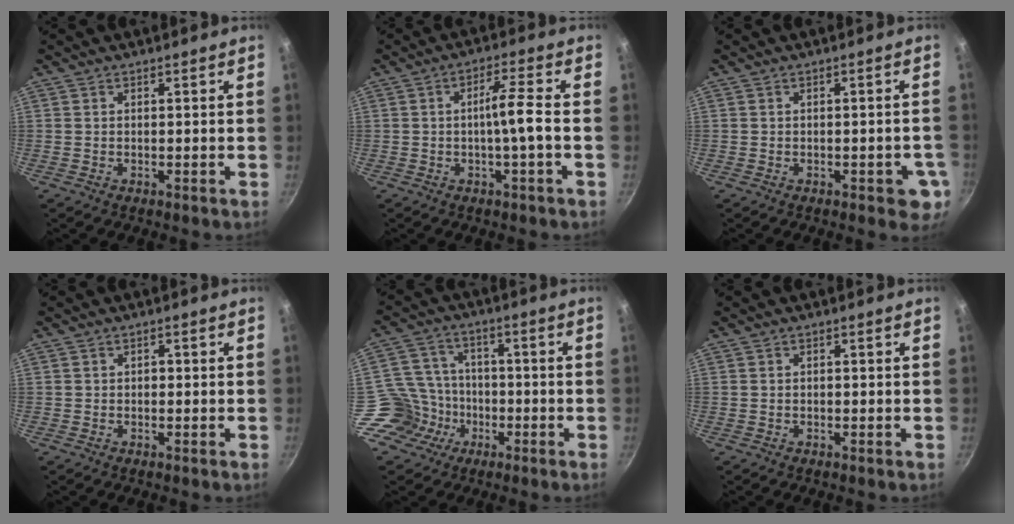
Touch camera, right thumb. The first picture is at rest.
{"total": 5.8, "force": [-1.0, -0.4, 5.7], "torque": [-0.103, 0.017, -0.018]}
{"total": 5.2, "force": [-1.7, 2.6, 4.2], "torque": [-0.027, 0.007, -0.018]}
{"total": 0.8, "force": [-0.2, 0.7, 0.4], "torque": [-0.002, 0.005, -0.004]}
{"total": 10.1, "force": [-4.4, 8.7, 2.3], "torque": [-0.012, 0.042, -0.089]}
{"total": 0.0}